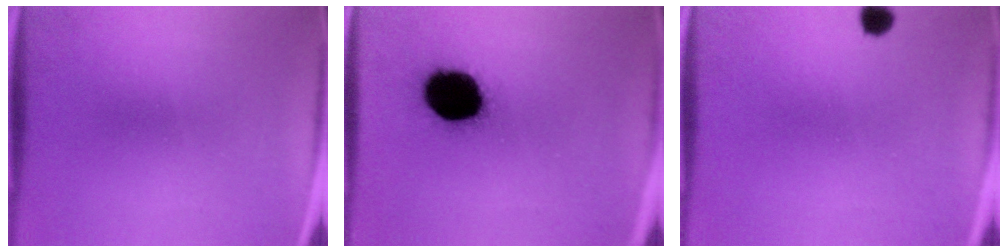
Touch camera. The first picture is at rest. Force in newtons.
{"total": 18.7}
{"total": 2.1}